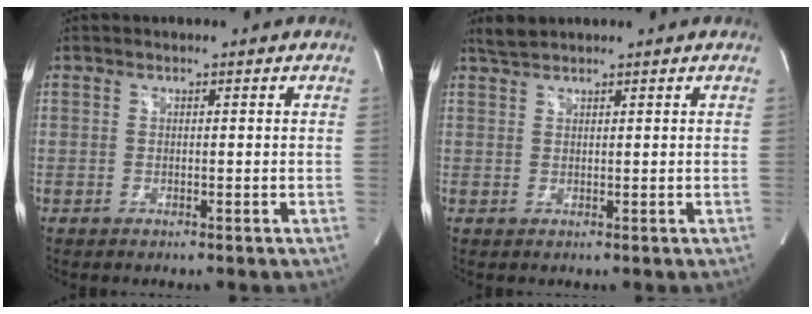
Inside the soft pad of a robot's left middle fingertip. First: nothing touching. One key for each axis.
{"total": 2.0, "fx": 1.9, "fy": 0.0, "fz": 0.4, "tx": -0.015, "ty": 0.010, "tz": 0.042}